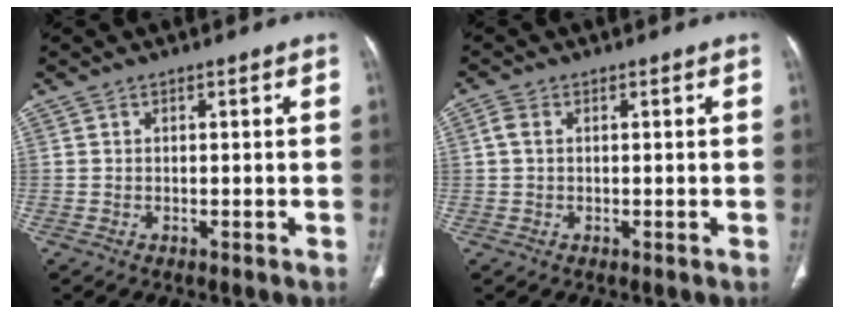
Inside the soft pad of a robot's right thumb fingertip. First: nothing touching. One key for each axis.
{"total": 2.0, "fx": 0.2, "fy": 1.5, "fz": 1.3, "tx": -0.033, "ty": 0.004, "tz": 0.002}